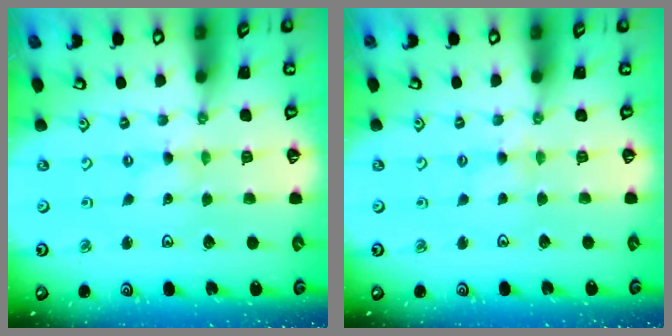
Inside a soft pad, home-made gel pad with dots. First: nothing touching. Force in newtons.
{"total": 2.2, "press": 2.1, "slide": 0.4}